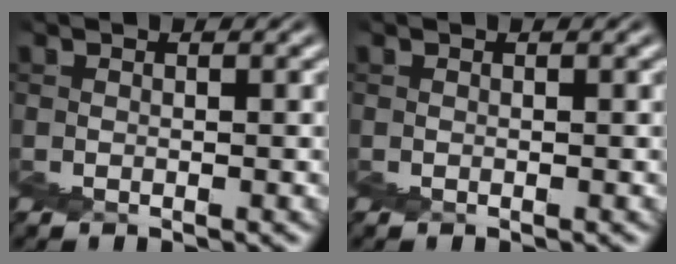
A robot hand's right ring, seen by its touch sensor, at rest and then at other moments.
{"total": 0.0}